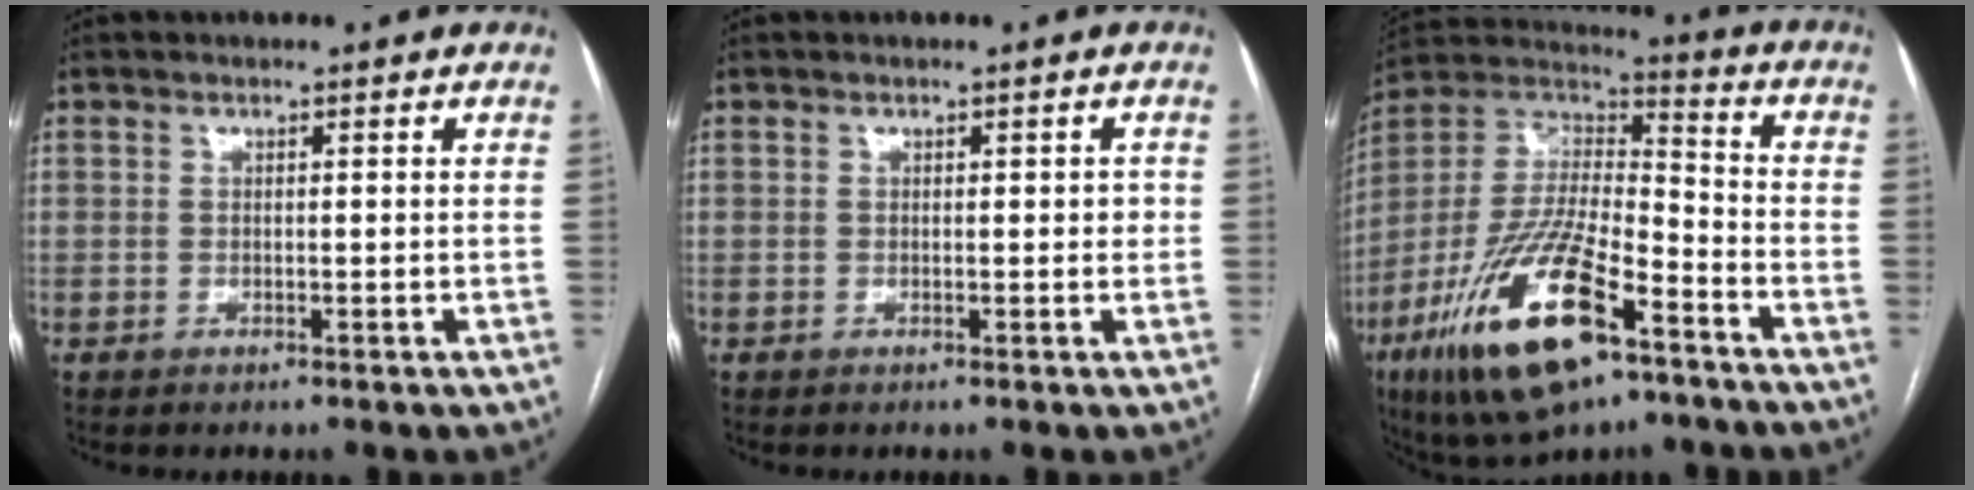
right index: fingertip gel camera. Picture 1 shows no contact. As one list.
[{"total": 1.4, "force": [0.1, 0.7, 1.3], "torque": [-0.013, 0.003, 0.002]}, {"total": 23.0, "force": [-12.2, 7.1, 18.1], "torque": [-0.384, -0.030, -0.216]}]